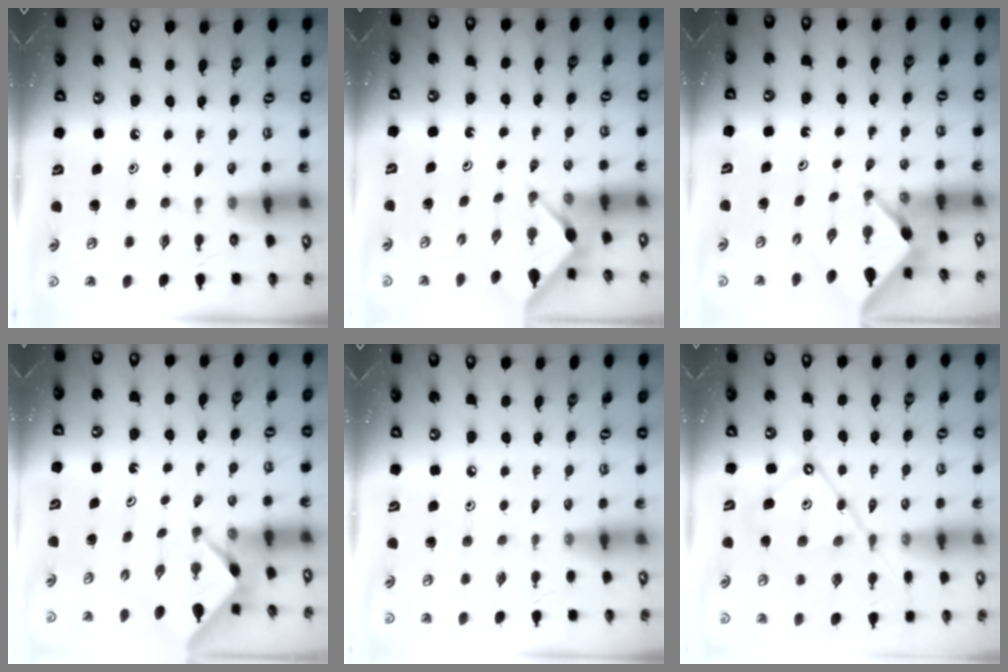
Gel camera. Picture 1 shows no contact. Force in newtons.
{"total": 2.9, "press": 2.8, "slide": 0.5}
{"total": 3.0, "press": 3.0, "slide": 0.3}
{"total": 2.3, "press": 2.3, "slide": 0.3}
{"total": 1.7, "press": 1.7, "slide": 0.4}
{"total": 13.1, "press": 13.1, "slide": 1.1}